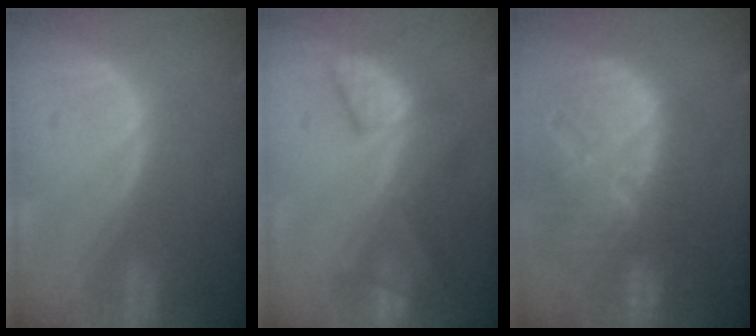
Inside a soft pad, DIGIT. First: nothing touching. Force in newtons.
{"total": 8.0, "press": 7.5, "slide": 2.8}
{"total": 13.3, "press": 11.5, "slide": 6.7}